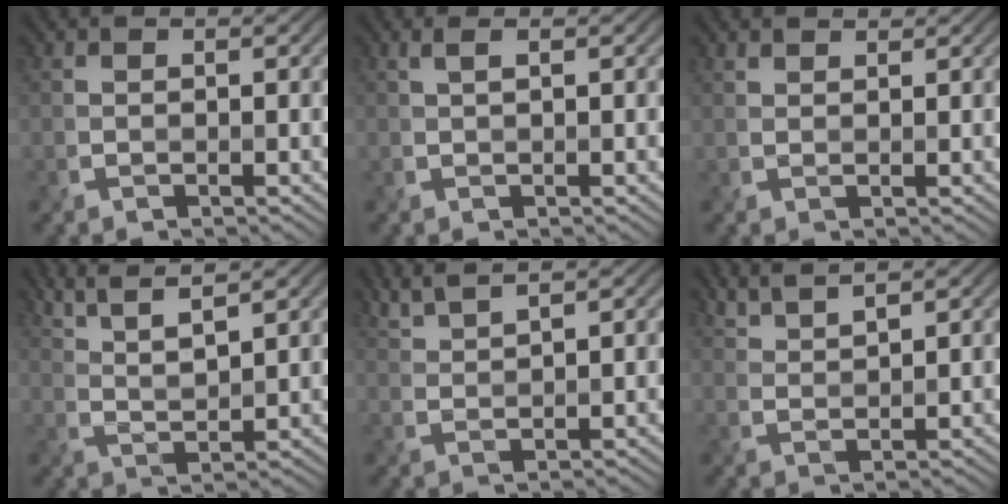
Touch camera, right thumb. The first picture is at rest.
{"total": 1.0, "force": [0.4, 0.1, 0.9], "torque": [-0.025, 0.003, 0.009]}
{"total": 1.4, "force": [1.3, 0.4, 0.3], "torque": [-0.014, 0.003, 0.030]}
{"total": 6.6, "force": [4.9, 1.1, 4.2], "torque": [-0.080, 0.006, 0.094]}
{"total": 3.6, "force": [3.0, 0.3, 2.0], "torque": [-0.038, 0.011, 0.062]}
{"total": 3.7, "force": [3.1, 0.4, 2.0], "torque": [-0.034, 0.003, 0.063]}